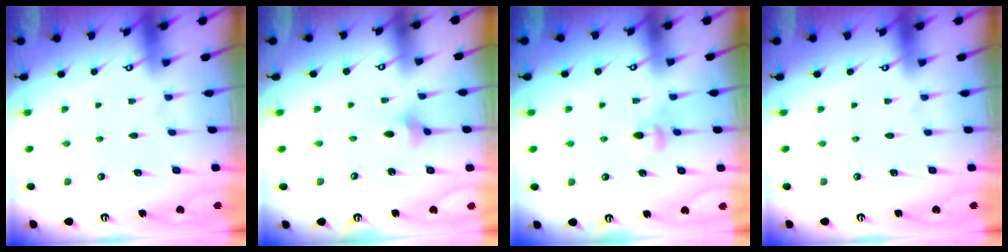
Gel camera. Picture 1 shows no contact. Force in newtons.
{"total": 2.6, "press": 2.6, "slide": 0.5}
{"total": 4.2, "press": 4.2, "slide": 0.6}
{"total": 0.0}